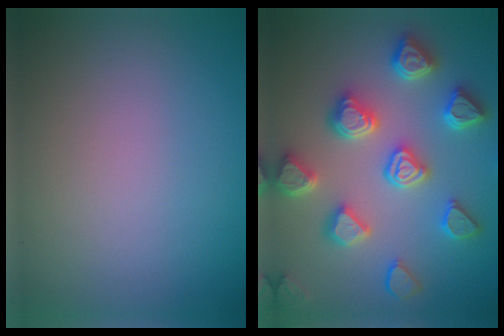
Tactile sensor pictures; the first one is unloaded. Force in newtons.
{"total": 6.0, "press": 5.8, "slide": 1.8}